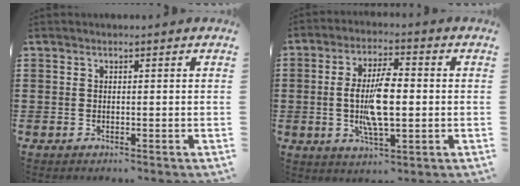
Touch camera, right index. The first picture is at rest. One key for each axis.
{"total": 9.5, "fx": -0.5, "fy": 3.4, "fz": 8.8, "tx": -0.184, "ty": -0.003, "tz": -0.014}